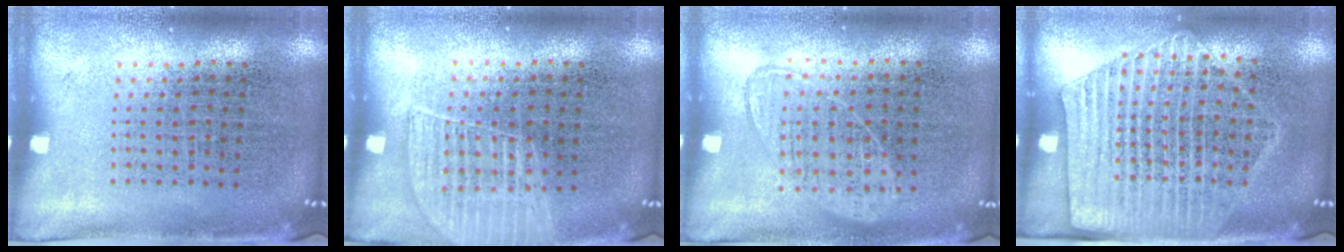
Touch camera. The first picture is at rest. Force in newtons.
{"total": 1.3, "press": 1.2, "slide": 0.4}
{"total": 0.9, "press": 0.9, "slide": 0.4}
{"total": 1.8, "press": 1.6, "slide": 0.7}